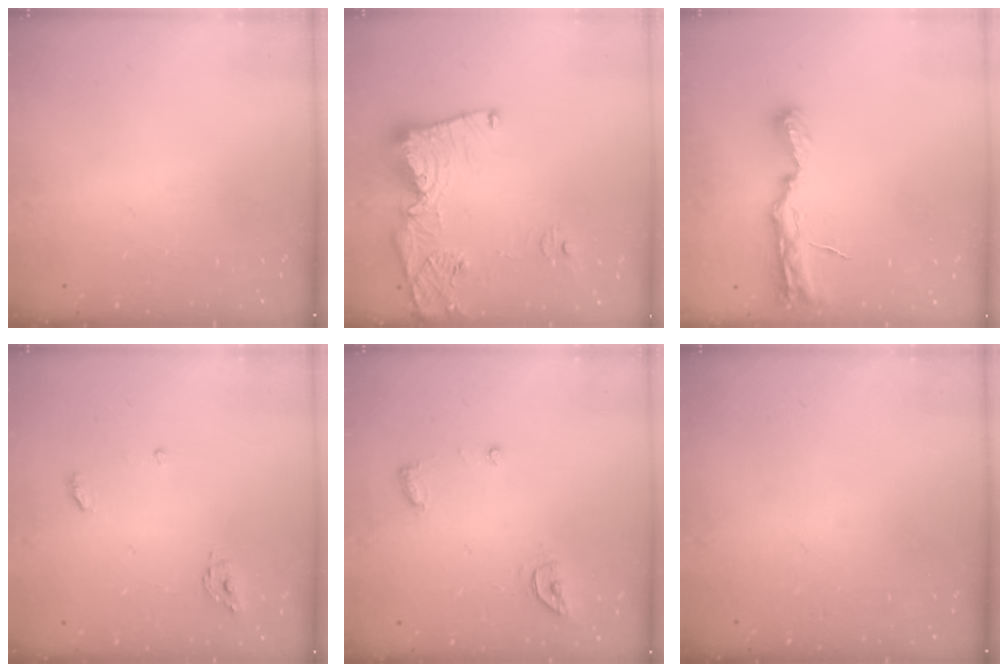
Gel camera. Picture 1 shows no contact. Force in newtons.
{"total": 14.7, "press": 14.6, "slide": 1.8}
{"total": 8.0, "press": 8.0, "slide": 0.7}
{"total": 4.4, "press": 4.4, "slide": 0.3}
{"total": 6.4, "press": 6.4, "slide": 0.6}
{"total": 0.0}